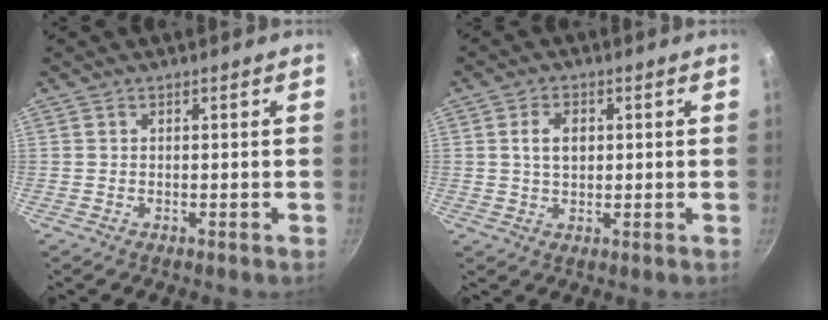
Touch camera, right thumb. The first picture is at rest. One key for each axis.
{"total": 4.5, "fx": 0.8, "fy": 3.0, "fz": 3.2, "tx": -0.044, "ty": 0.002, "tz": 0.014}